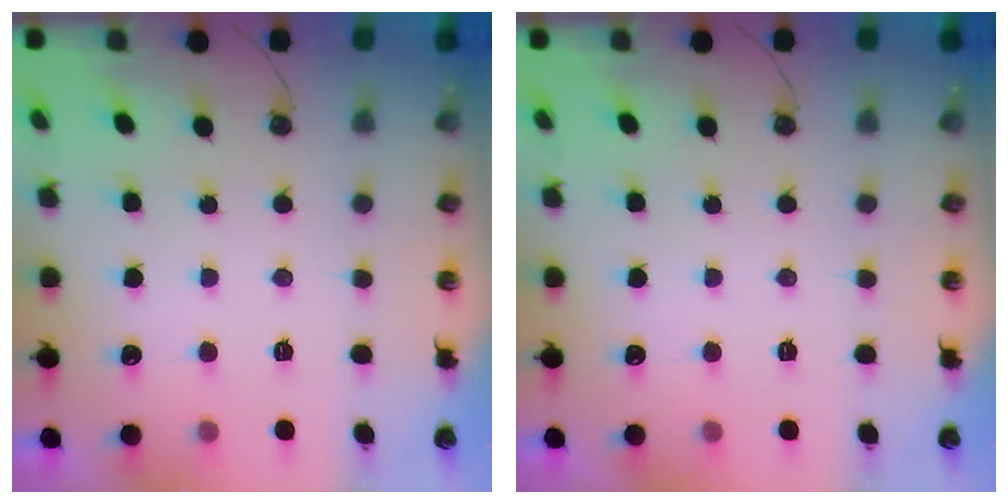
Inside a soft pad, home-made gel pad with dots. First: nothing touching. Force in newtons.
{"total": 0.0}